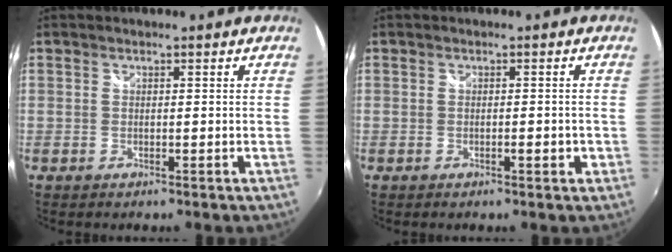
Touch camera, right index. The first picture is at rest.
{"total": 1.6, "force": [-0.6, 0.5, 1.4], "torque": [-0.019, 0.005, -0.005]}